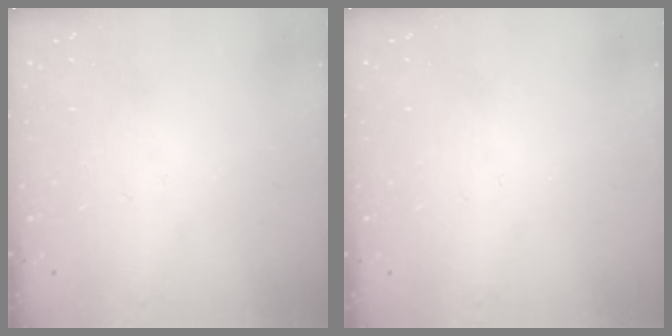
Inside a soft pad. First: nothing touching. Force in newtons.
{"total": 0.0}